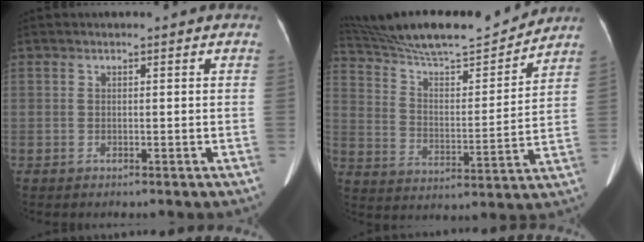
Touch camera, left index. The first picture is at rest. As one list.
[{"total": 19.7, "force": [18.3, 1.6, 7.2], "torque": [-0.131, -0.001, 0.291]}]